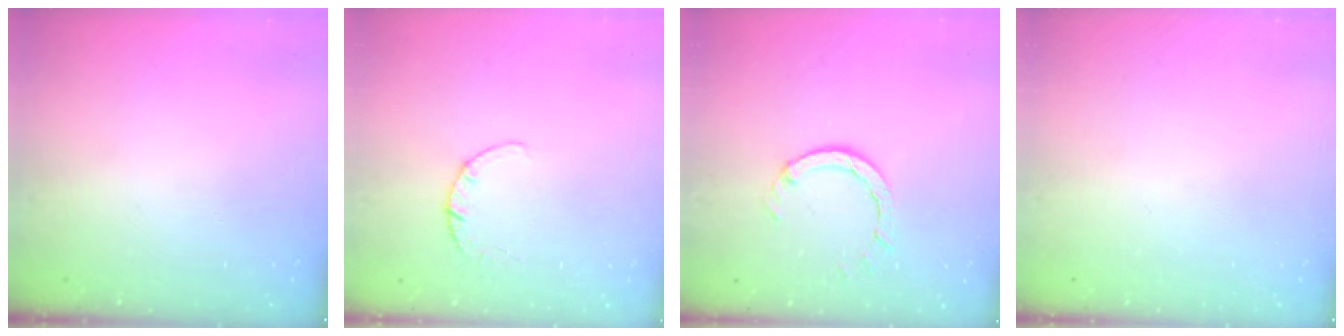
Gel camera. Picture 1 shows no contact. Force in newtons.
{"total": 2.7, "press": 2.7, "slide": 0.4}
{"total": 3.8, "press": 3.8, "slide": 0.4}
{"total": 0.0}